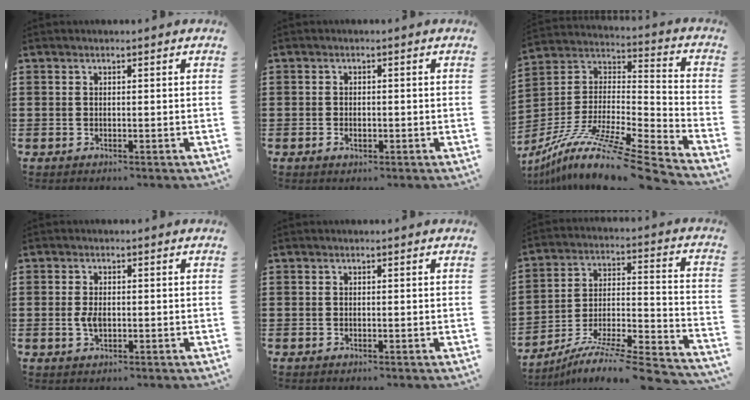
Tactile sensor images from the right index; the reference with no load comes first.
{"total": 1.4, "force": [-0.4, 0.8, 1.0], "torque": [-0.020, 0.002, -0.008]}
{"total": 12.2, "force": [-9.6, -0.1, 7.4], "torque": [-0.137, -0.001, -0.186]}
{"total": 2.5, "force": [-0.2, 1.3, 2.1], "torque": [-0.048, -0.002, -0.006]}
{"total": 0.0}
{"total": 8.7, "force": [-7.6, 0.2, 4.2], "torque": [-0.067, -0.001, -0.155]}